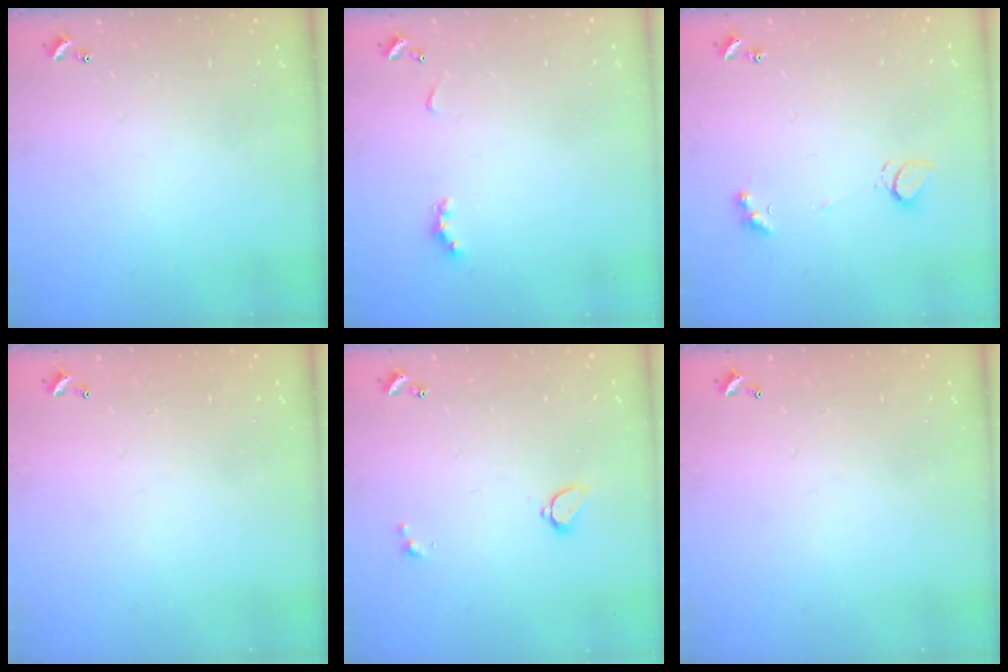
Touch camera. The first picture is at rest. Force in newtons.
{"total": 2.9, "press": 2.8, "slide": 0.6}
{"total": 2.4, "press": 2.3, "slide": 0.6}
{"total": 2.8, "press": 2.8, "slide": 0.1}
{"total": 1.7, "press": 1.6, "slide": 0.5}
{"total": 2.8, "press": 2.8, "slide": 0.1}